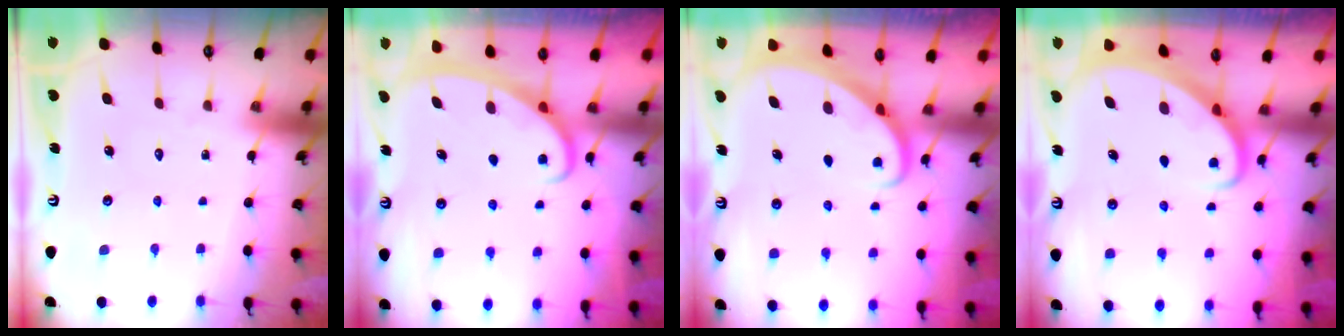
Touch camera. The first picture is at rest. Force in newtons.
{"total": 2.9, "press": 2.9, "slide": 0.4}
{"total": 2.5, "press": 2.5, "slide": 0.3}
{"total": 2.6, "press": 2.6, "slide": 0.3}